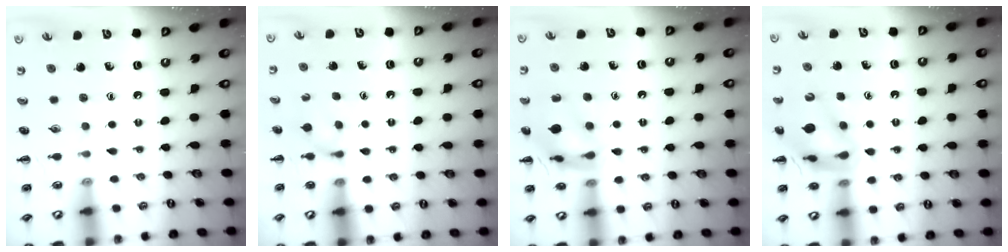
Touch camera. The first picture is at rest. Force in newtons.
{"total": 3.8, "press": 3.6, "slide": 1.3}
{"total": 12.9, "press": 12.9, "slide": 1.5}
{"total": 12.7, "press": 12.4, "slide": 2.7}